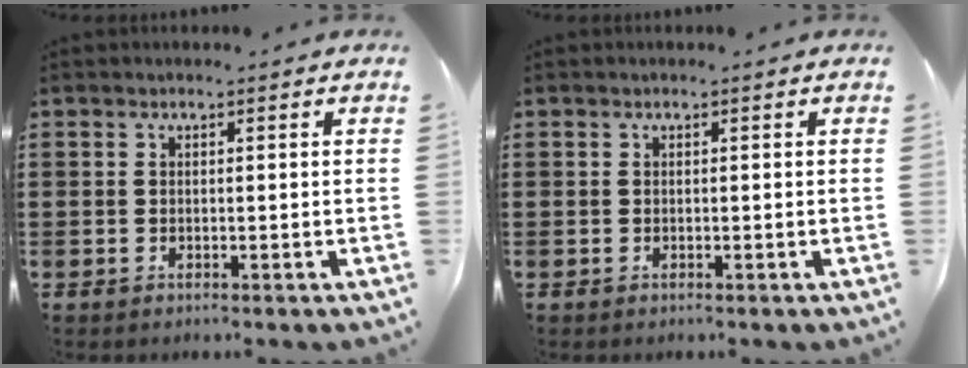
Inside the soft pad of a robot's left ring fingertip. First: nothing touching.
{"total": 0.0}